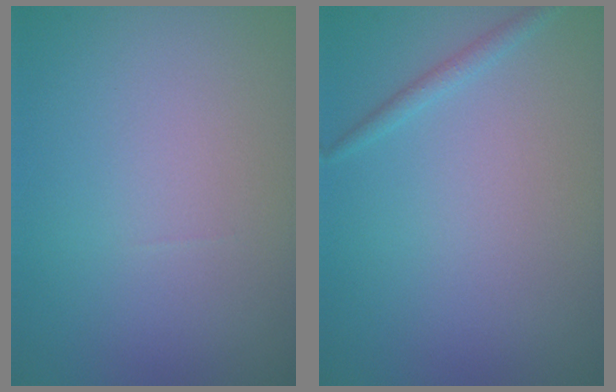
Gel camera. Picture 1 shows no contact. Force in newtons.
{"total": 1.1, "press": 1.0, "slide": 0.1}